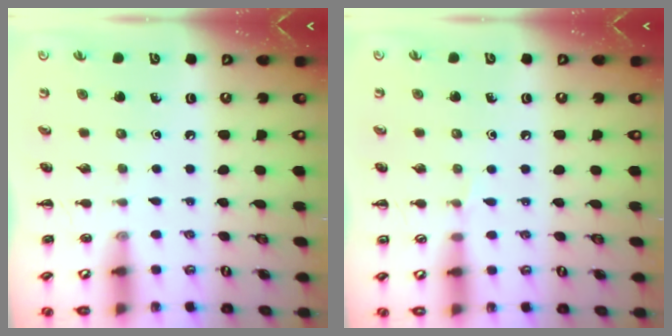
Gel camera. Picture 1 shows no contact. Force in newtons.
{"total": 3.6, "press": 3.3, "slide": 1.3}